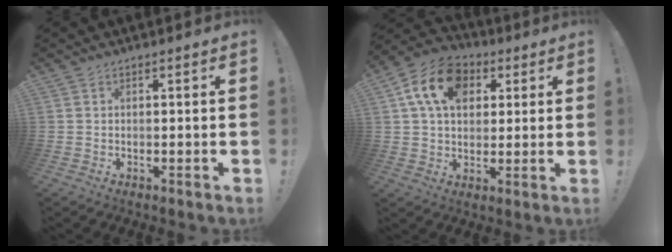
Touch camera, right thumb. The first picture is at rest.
{"total": 15.5, "force": [5.4, 11.1, 9.3], "torque": [-0.146, -0.004, 0.104]}